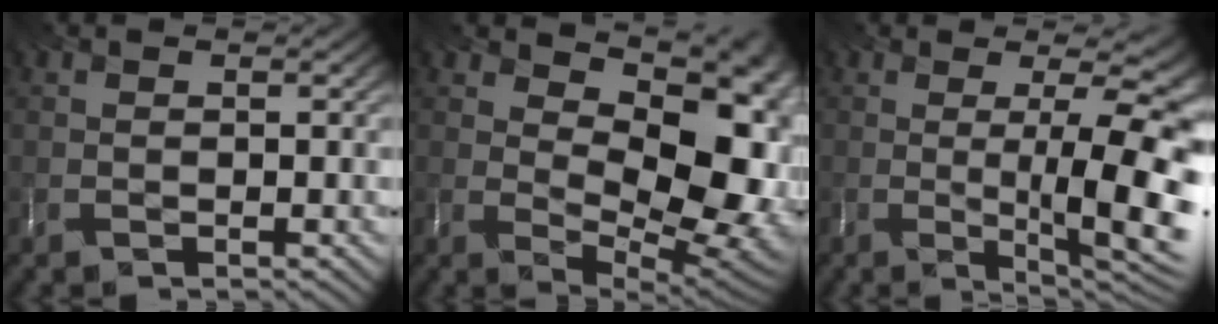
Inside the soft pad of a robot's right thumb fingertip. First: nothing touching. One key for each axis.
{"total": 12.6, "fx": 3.7, "fy": 6.8, "fz": 10.0, "tx": -0.144, "ty": -0.016, "tz": 0.070}
{"total": 13.2, "fx": -0.1, "fy": 3.6, "fz": 12.8, "tx": -0.144, "ty": 0.004, "tz": 0.003}